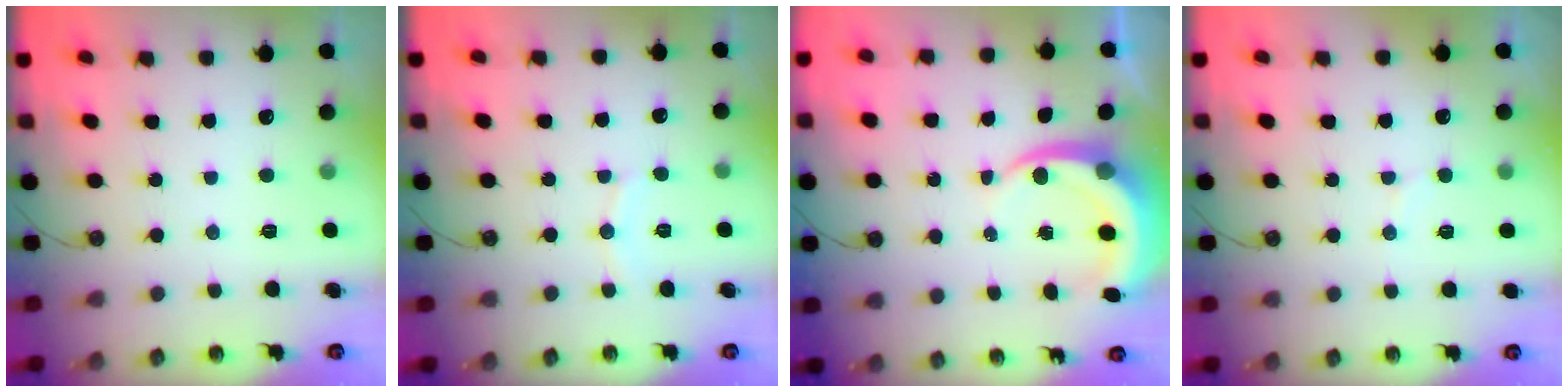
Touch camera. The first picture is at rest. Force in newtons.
{"total": 5.6, "press": 5.6, "slide": 0.4}
{"total": 6.1, "press": 6.1, "slide": 0.7}
{"total": 5.4, "press": 5.2, "slide": 1.2}